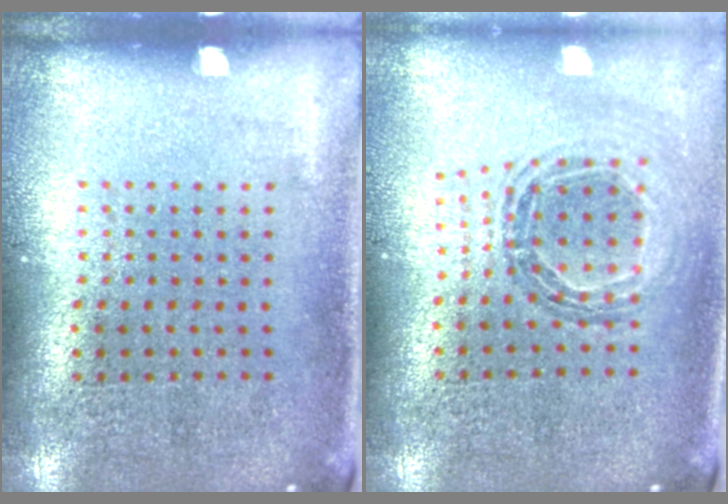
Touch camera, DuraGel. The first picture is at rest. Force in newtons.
{"total": 0.8, "press": 0.8, "slide": 0.1}